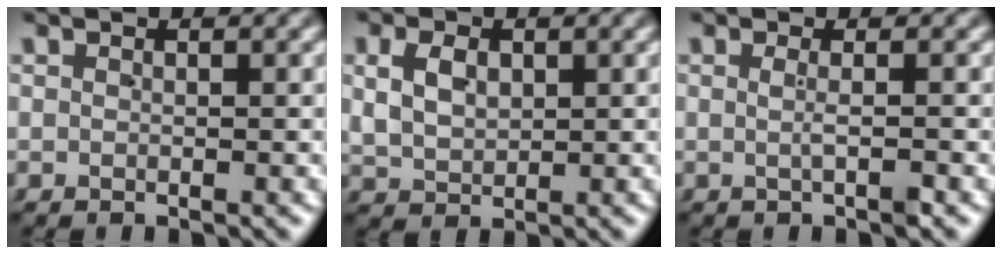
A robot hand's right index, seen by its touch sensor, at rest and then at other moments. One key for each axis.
{"total": 3.6, "fx": 1.0, "fy": 2.9, "fz": 1.9, "tx": -0.040, "ty": -0.001, "tz": 0.025}
{"total": 1.3, "fx": -0.4, "fy": -0.3, "fz": 1.2, "tx": -0.021, "ty": -0.001, "tz": -0.004}